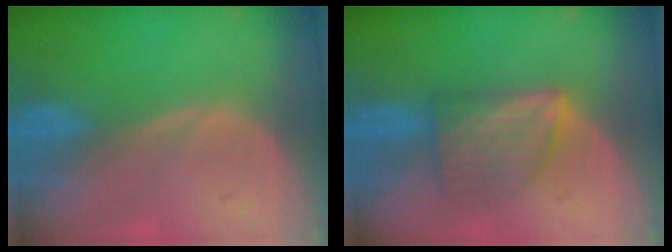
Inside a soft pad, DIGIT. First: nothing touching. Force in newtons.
{"total": 6.0, "press": 6.0, "slide": 0.7}